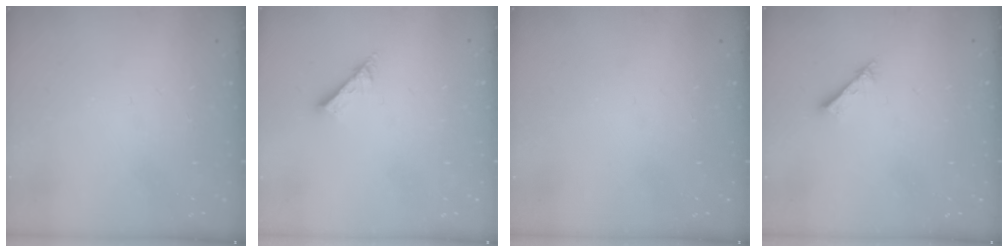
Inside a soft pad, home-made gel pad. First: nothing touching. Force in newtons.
{"total": 7.9, "press": 7.8, "slide": 0.8}
{"total": 0.0}
{"total": 1.6, "press": 1.6, "slide": 0.2}